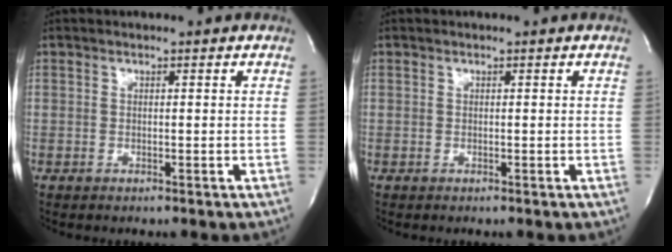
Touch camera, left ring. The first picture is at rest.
{"total": 0.0}